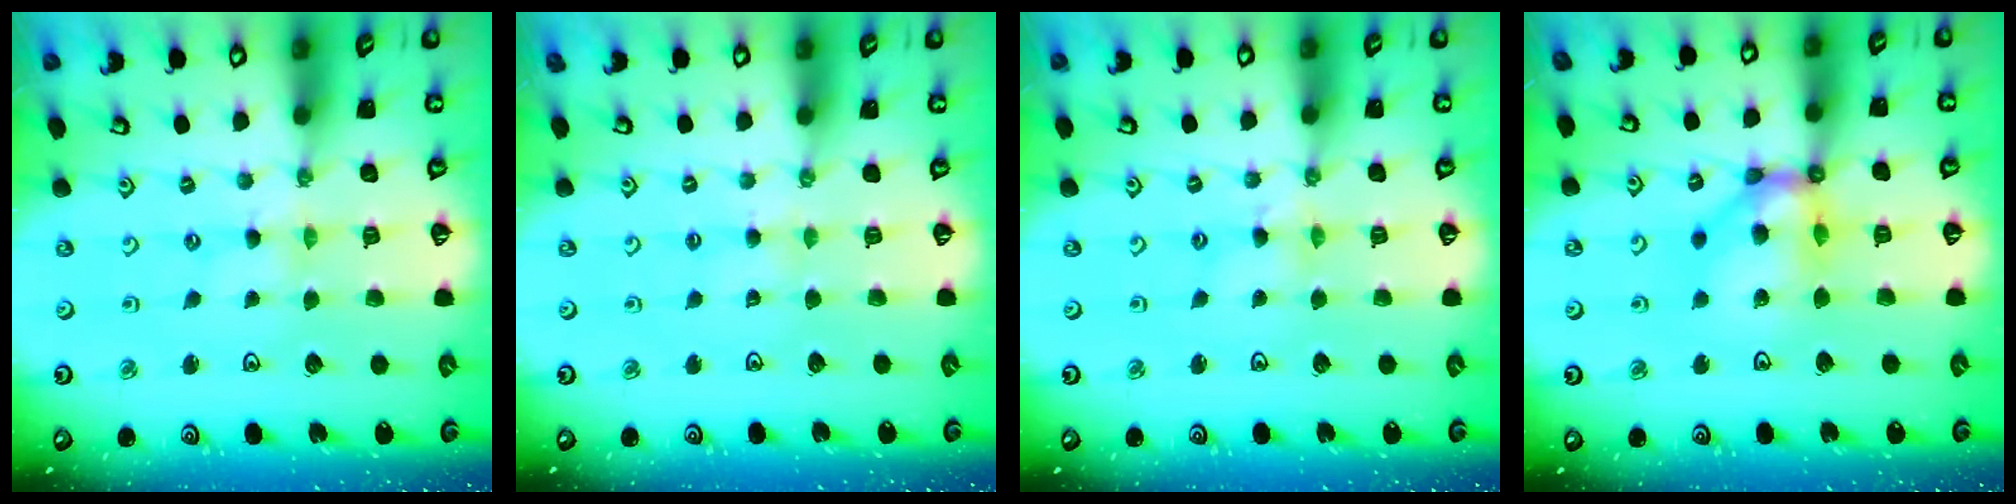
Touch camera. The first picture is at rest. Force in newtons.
{"total": 2.0, "press": 2.0, "slide": 0.3}
{"total": 2.9, "press": 2.9, "slide": 0.3}
{"total": 12.7, "press": 12.6, "slide": 1.4}